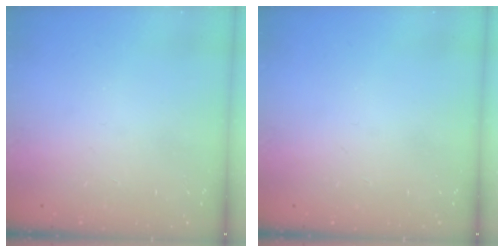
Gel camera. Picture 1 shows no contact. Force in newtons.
{"total": 0.0}